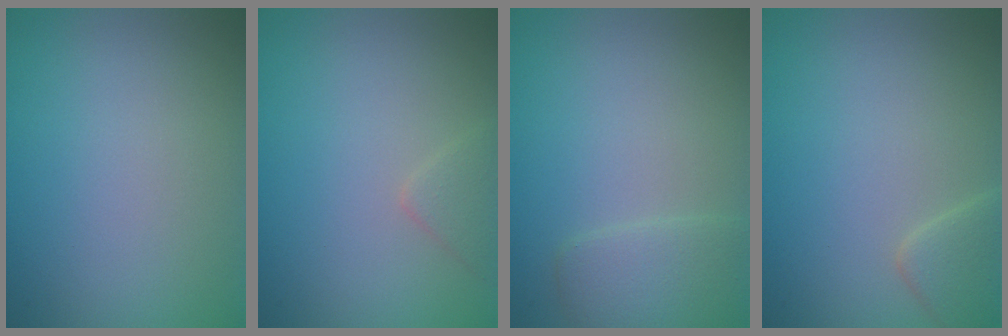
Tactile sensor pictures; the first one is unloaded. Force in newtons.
{"total": 1.3, "press": 1.3, "slide": 0.0}
{"total": 2.4, "press": 2.4, "slide": 0.1}
{"total": 2.3, "press": 2.3, "slide": 0.2}